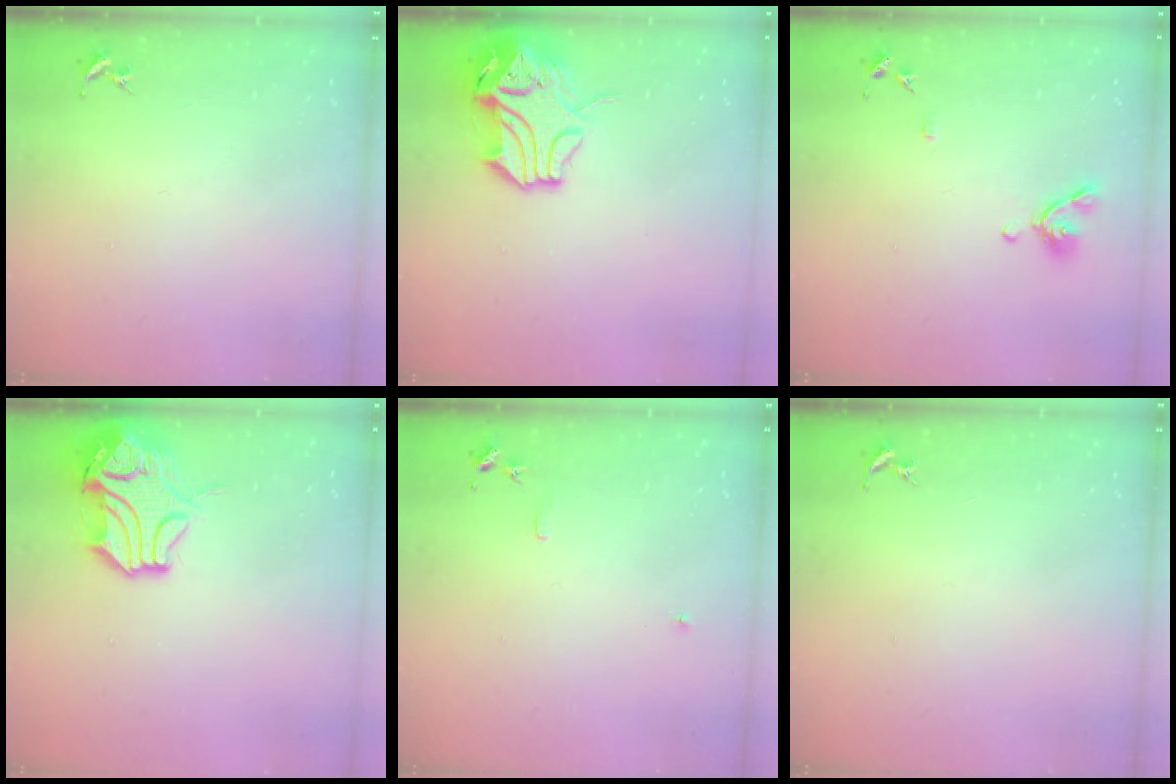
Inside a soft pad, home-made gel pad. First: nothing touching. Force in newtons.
{"total": 13.0, "press": 12.9, "slide": 1.8}
{"total": 9.1, "press": 9.0, "slide": 1.4}
{"total": 13.9, "press": 13.7, "slide": 2.0}
{"total": 5.0, "press": 4.9, "slide": 0.6}
{"total": 0.0}